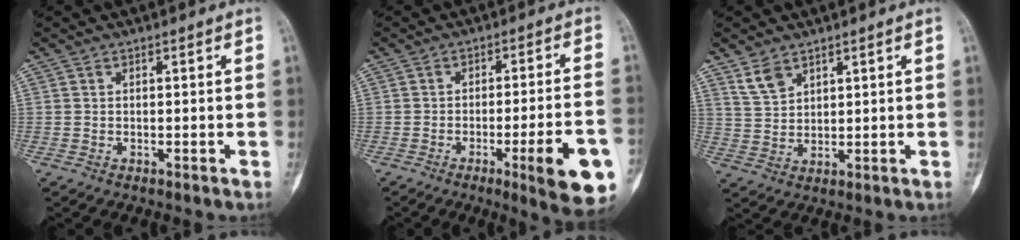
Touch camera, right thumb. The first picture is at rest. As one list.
[{"total": 13.7, "force": [-5.4, 2.3, 12.4], "torque": [-0.156, 0.014, -0.068]}, {"total": 4.3, "force": [3.0, 2.4, 1.8], "torque": [-0.026, -0.016, 0.069]}]